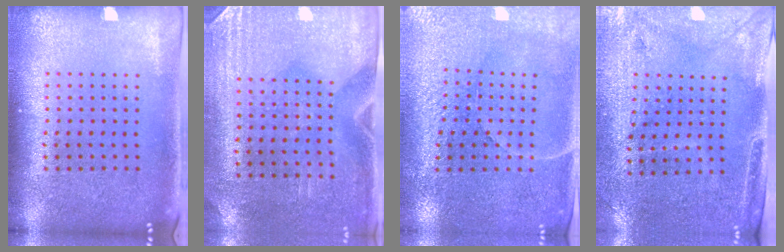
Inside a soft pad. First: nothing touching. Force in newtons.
{"total": 2.9, "press": 2.5, "slide": 1.5}
{"total": 3.3, "press": 3.2, "slide": 0.8}
{"total": 3.0, "press": 2.6, "slide": 1.5}